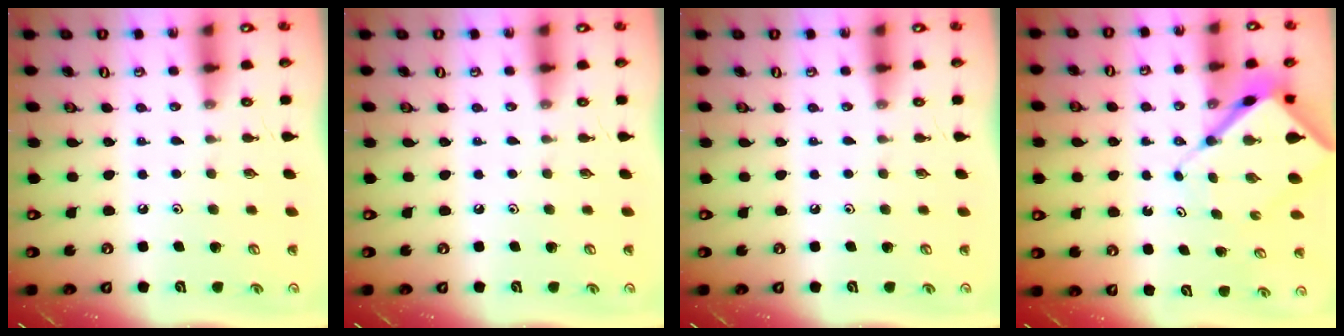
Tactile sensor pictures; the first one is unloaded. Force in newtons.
{"total": 0.0}
{"total": 0.0}
{"total": 8.8, "press": 8.7, "slide": 0.8}